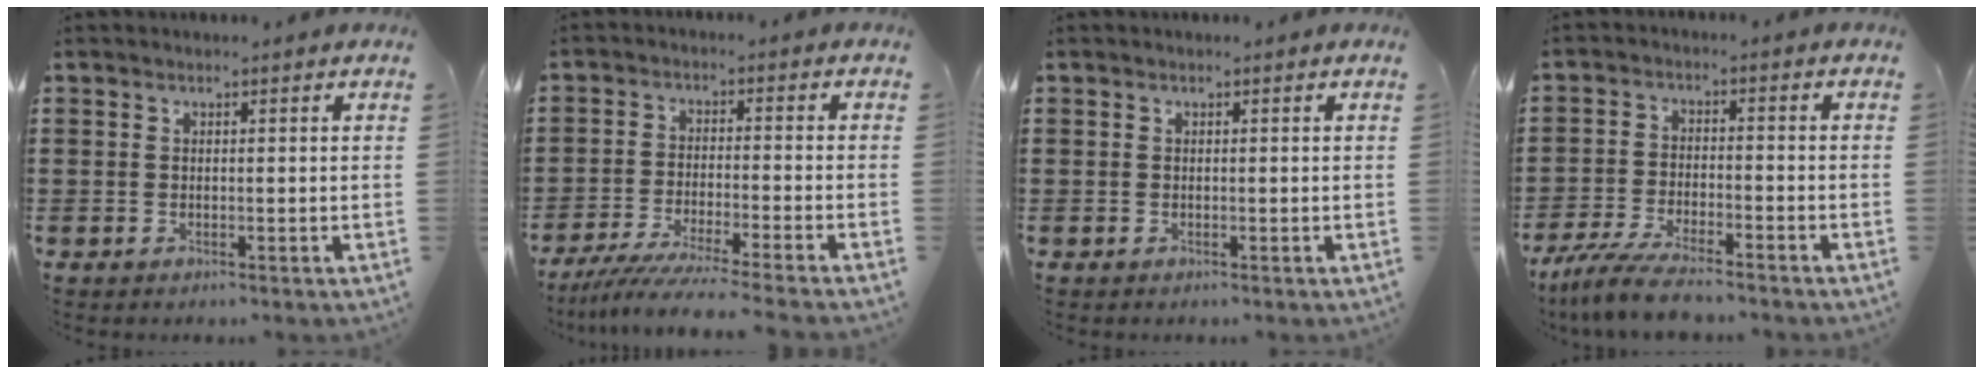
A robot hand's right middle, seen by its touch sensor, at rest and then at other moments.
{"total": 5.5, "force": [-5.0, -0.5, 2.1], "torque": [-0.056, -0.023, -0.099]}
{"total": 0.0}
{"total": 6.3, "force": [-5.6, 0.6, 2.9], "torque": [-0.072, -0.009, -0.108]}